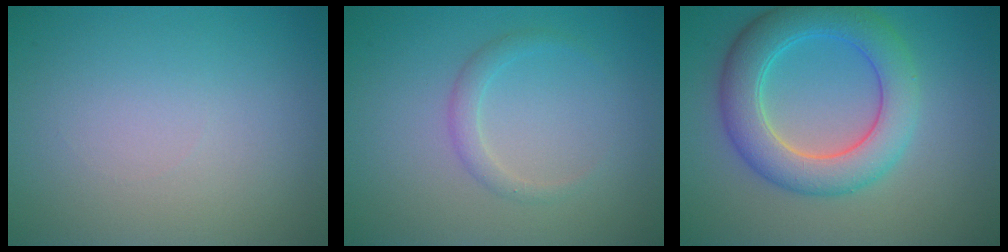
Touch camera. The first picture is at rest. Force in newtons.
{"total": 1.5, "press": 1.5, "slide": 0.2}
{"total": 6.5, "press": 6.5, "slide": 0.3}